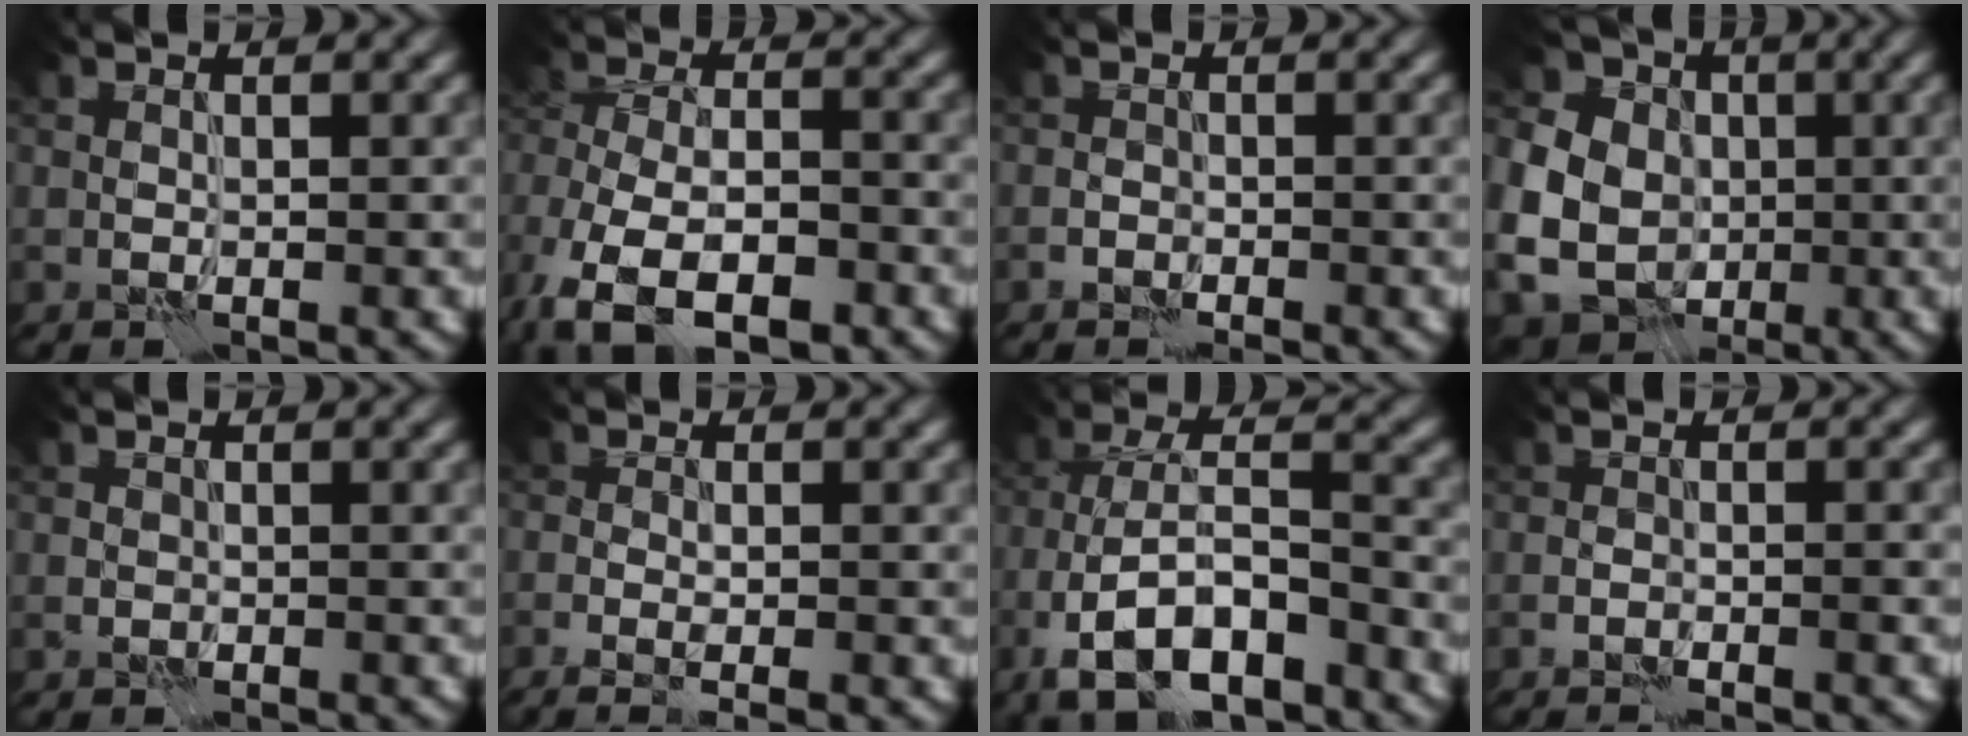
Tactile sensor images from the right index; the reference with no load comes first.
{"total": 10.5, "force": [-6.7, 5.5, 6.0], "torque": [-0.104, -0.003, -0.115]}
{"total": 1.2, "force": [-1.2, 0.0, -0.3], "torque": [0.004, 0.002, -0.022]}
{"total": 10.3, "force": [-1.3, 9.1, 4.8], "torque": [-0.117, -0.006, -0.033]}
{"total": 0.7, "force": [-0.6, 0.0, -0.5], "torque": [0.007, 0.003, -0.008]}
{"total": 3.2, "force": [-1.5, 0.9, 2.7], "torque": [-0.034, 0.001, -0.019]}
{"total": 9.7, "force": [-5.9, 3.7, 6.8], "torque": [-0.117, 0.007, -0.106]}
{"total": 2.0, "force": [-1.8, 0.2, 0.8], "torque": [-0.005, 0.015, -0.032]}